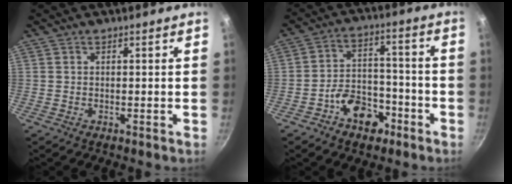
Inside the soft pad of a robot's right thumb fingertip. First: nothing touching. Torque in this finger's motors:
{"motor_torque": [2.02, 2.75, 0.61, -0.49, 0.03]}